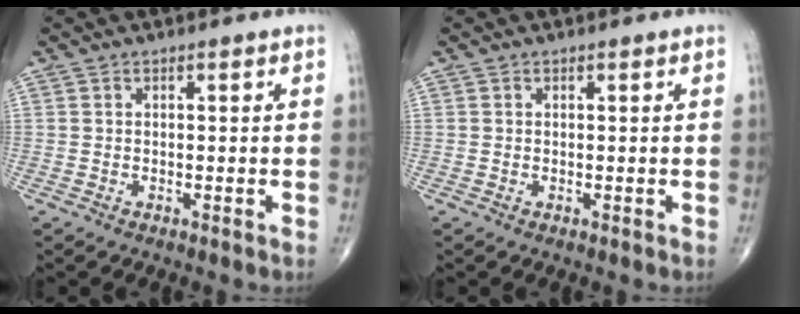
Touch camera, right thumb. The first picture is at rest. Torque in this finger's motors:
{"motor_torque": [-0.04, -0.01, -0.01, -0.01, 0.00]}